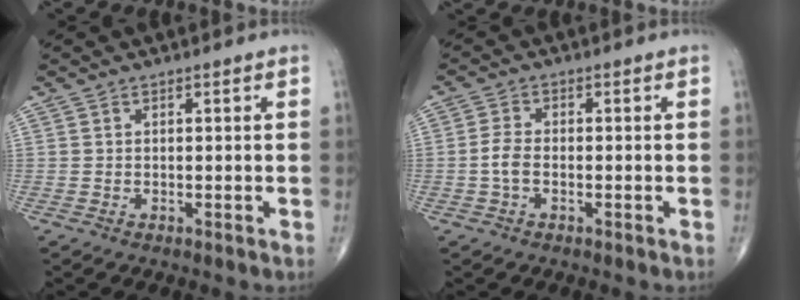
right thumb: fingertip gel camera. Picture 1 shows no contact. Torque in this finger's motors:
{"motor_torque": [-0.01, -0.12, 0.32, 0.23, 0.04]}